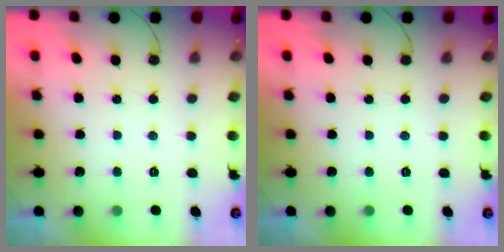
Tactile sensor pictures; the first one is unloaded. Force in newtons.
{"total": 0.0}